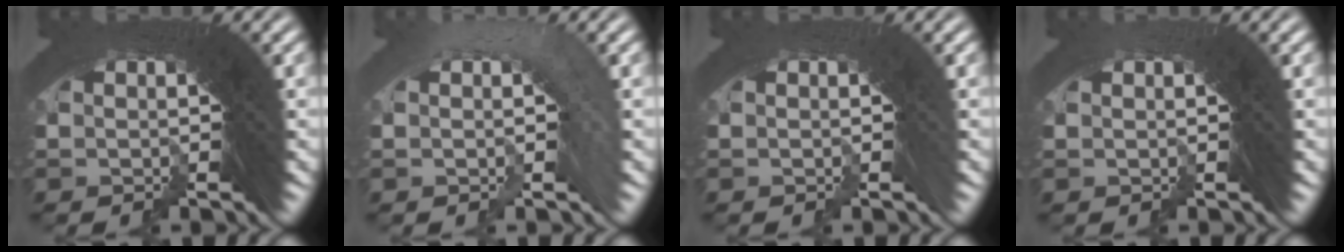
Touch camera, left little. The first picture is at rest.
{"total": 2.2, "force": [-2.0, 0.1, -0.8], "torque": [0.023, 0.003, -0.033]}
{"total": 1.5, "force": [-0.5, -0.6, -1.2], "torque": [0.016, -0.005, -0.005]}
{"total": 1.7, "force": [-1.1, -0.7, -1.1], "torque": [0.007, -0.013, -0.011]}